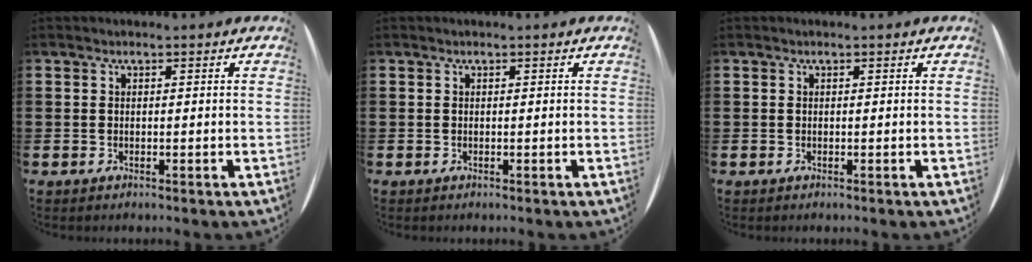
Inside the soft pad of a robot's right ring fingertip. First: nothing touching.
{"total": 0.0}
{"total": 0.0}